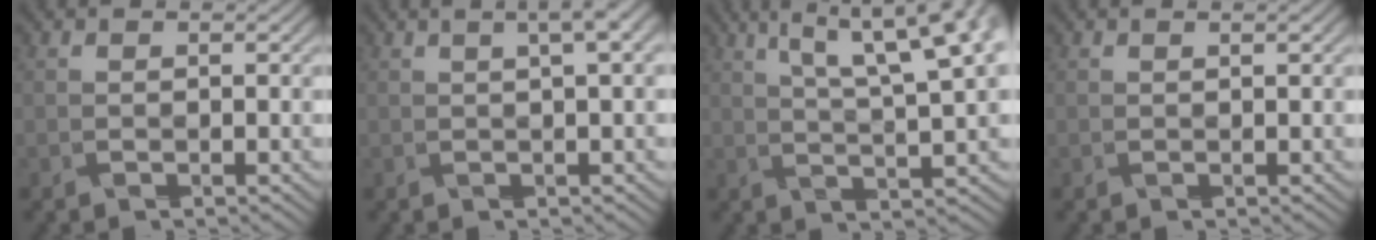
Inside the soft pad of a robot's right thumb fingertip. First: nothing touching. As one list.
[{"total": 3.4, "force": [1.3, 0.3, 3.1], "torque": [-0.063, 0.007, 0.024]}, {"total": 10.0, "force": [5.6, 1.1, 8.2], "torque": [-0.150, 0.024, 0.086]}, {"total": 0.5, "force": [0.2, -0.1, 0.5], "torque": [-0.020, -0.002, 0.007]}]